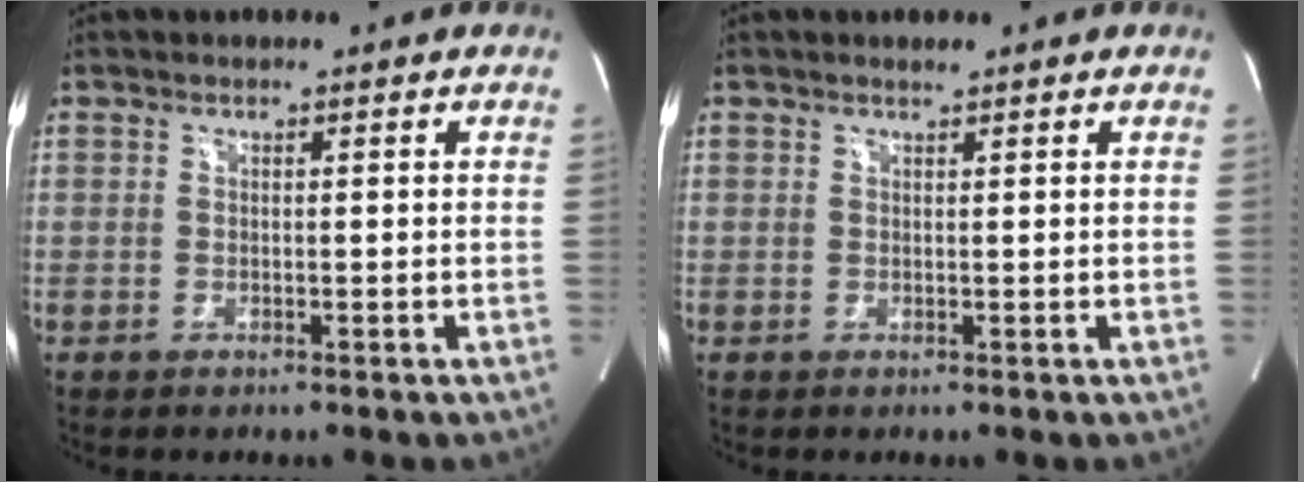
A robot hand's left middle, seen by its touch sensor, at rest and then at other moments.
{"total": 0.5, "force": [0.5, 0.0, 0.2], "torque": [-0.011, 0.000, 0.010]}